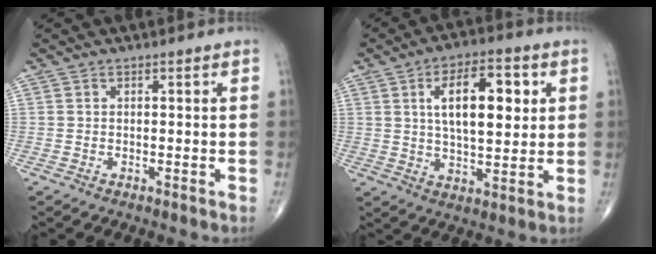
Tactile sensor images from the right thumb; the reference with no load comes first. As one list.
[{"total": 13.6, "force": [3.6, 6.1, 11.6], "torque": [-0.166, -0.005, 0.060]}]